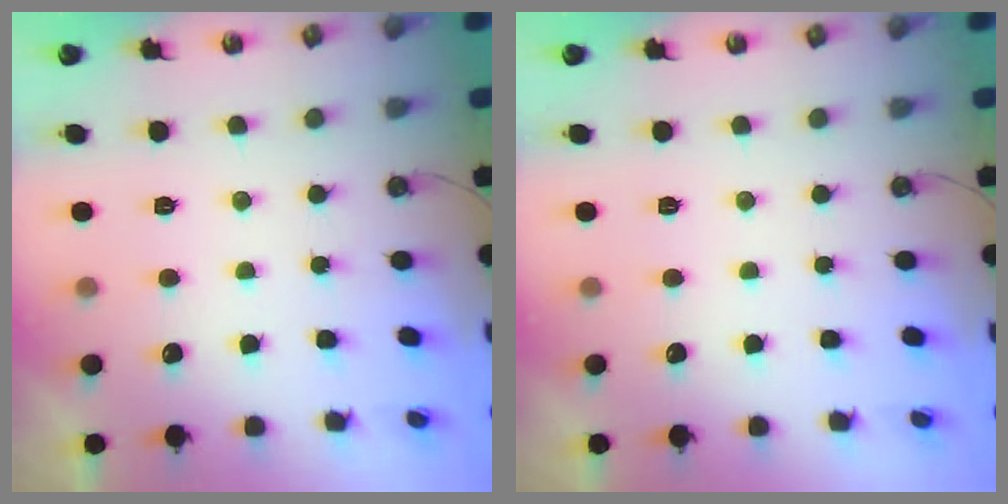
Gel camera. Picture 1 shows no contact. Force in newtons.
{"total": 0.0}